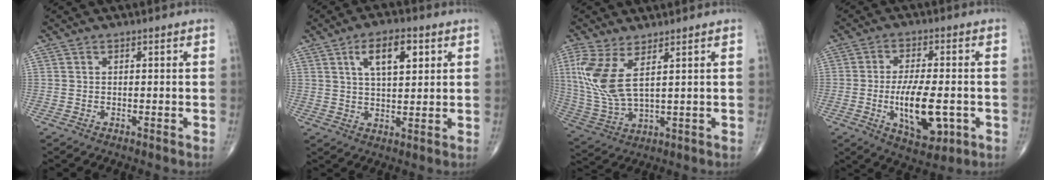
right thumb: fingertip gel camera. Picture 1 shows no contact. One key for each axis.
{"total": 8.7, "fx": 3.5, "fy": 3.9, "fz": 6.9, "tx": -0.095, "ty": -0.010, "tz": 0.058}
{"total": 11.2, "fx": 4.1, "fy": 4.2, "fz": 9.5, "tx": -0.229, "ty": -0.020, "tz": 0.096}
{"total": 12.3, "fx": -2.8, "fy": 5.3, "fz": 10.8, "tx": -0.174, "ty": -0.002, "tz": -0.037}